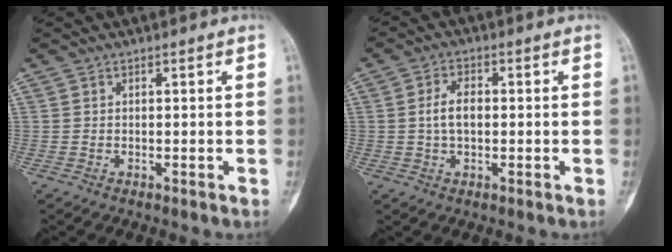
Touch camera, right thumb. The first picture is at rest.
{"total": 4.4, "force": [0.0, 2.5, 3.6], "torque": [-0.067, 0.010, -0.003]}